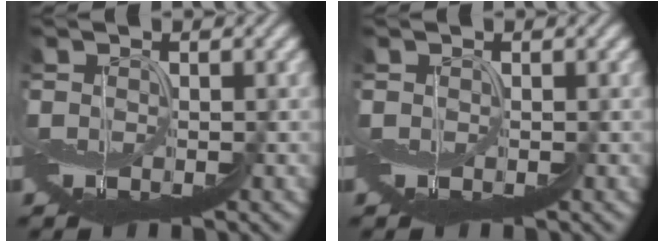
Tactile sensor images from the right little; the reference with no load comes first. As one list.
[{"total": 0.0}]